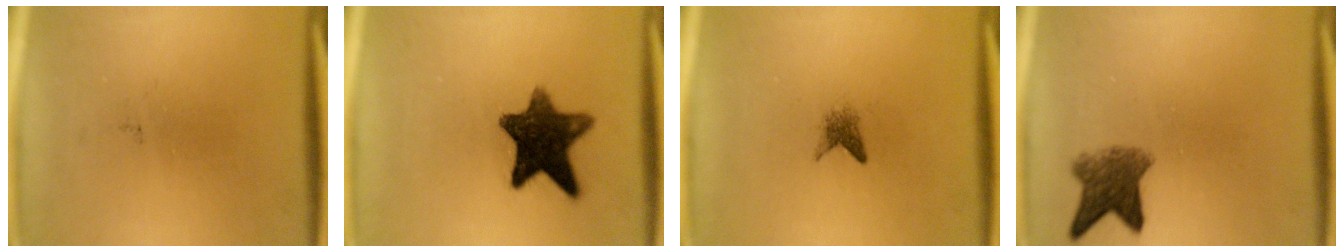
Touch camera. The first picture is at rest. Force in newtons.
{"total": 11.4}
{"total": 1.5}
{"total": 5.3}